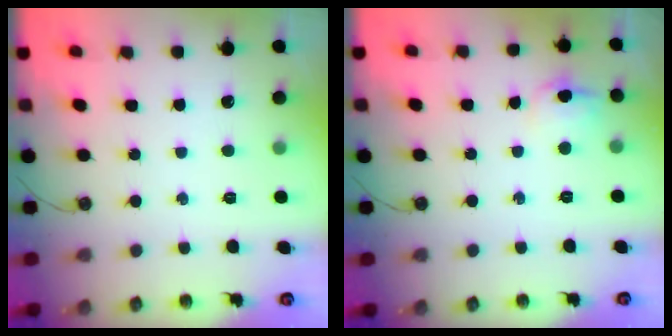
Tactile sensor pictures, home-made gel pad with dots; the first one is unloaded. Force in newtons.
{"total": 5.9, "press": 5.8, "slide": 1.5}